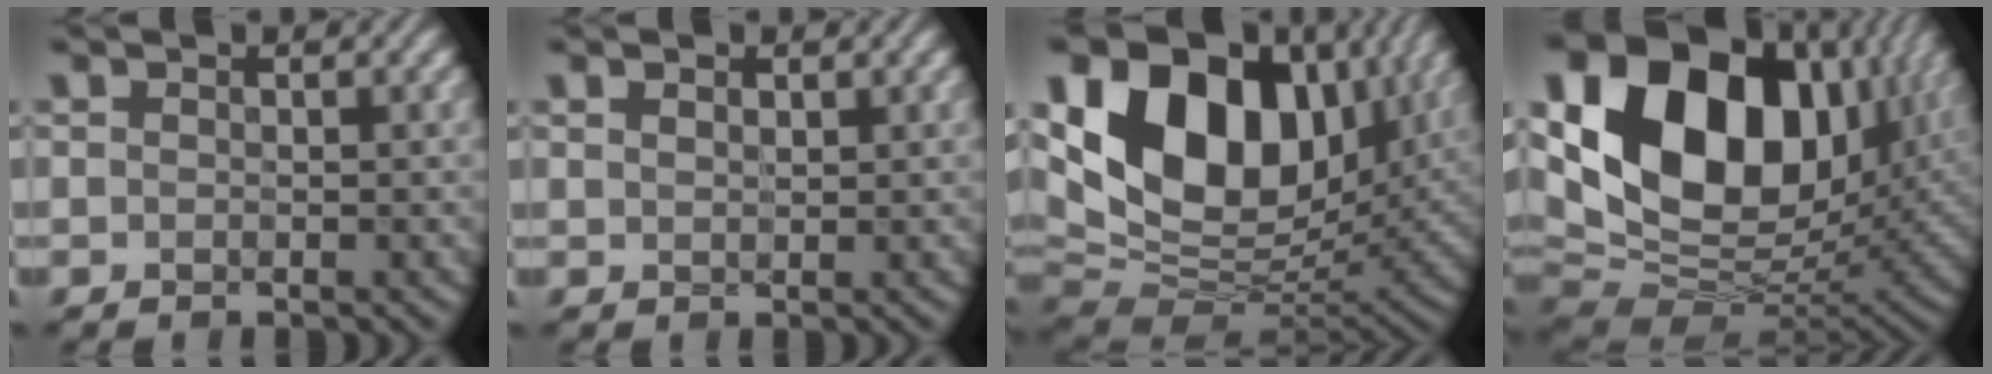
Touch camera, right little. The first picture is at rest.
{"total": 1.1, "force": [0.6, 0.6, 0.7], "torque": [-0.010, 0.003, 0.012]}
{"total": 17.0, "force": [6.1, 10.8, 11.6], "torque": [-0.217, 0.039, 0.099]}
{"total": 19.7, "force": [6.4, 12.9, 13.4], "torque": [-0.263, 0.037, 0.107]}